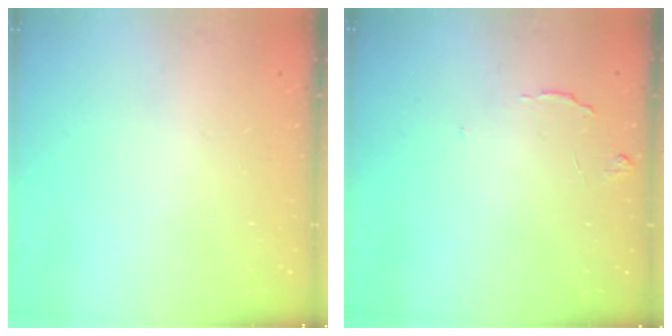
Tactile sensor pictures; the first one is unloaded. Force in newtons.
{"total": 6.7, "press": 6.7, "slide": 0.6}